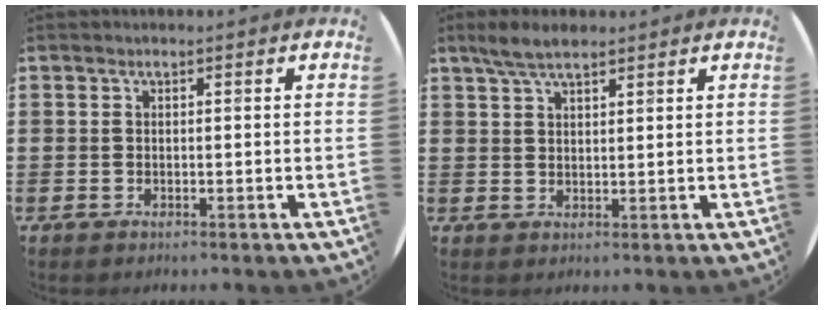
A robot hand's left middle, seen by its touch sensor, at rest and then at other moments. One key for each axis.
{"total": 3.8, "fx": 3.1, "fy": 1.1, "fz": 2.0, "tx": -0.046, "ty": 0.002, "tz": 0.057}